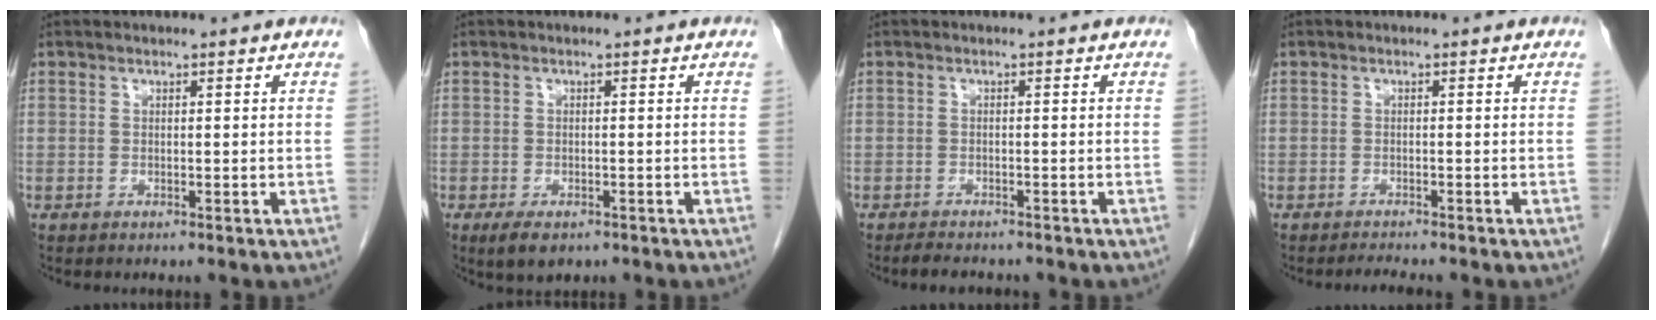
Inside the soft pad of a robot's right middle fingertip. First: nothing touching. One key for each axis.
{"total": 3.8, "fx": -2.4, "fy": 1.8, "fz": 2.4, "tx": -0.042, "ty": -0.007, "tz": -0.032}
{"total": 2.9, "fx": -2.6, "fy": 0.7, "fz": 1.1, "tx": -0.028, "ty": -0.010, "tz": -0.037}
{"total": 1.4, "fx": -1.3, "fy": -0.3, "fz": 0.3, "tx": -0.014, "ty": -0.009, "tz": -0.019}